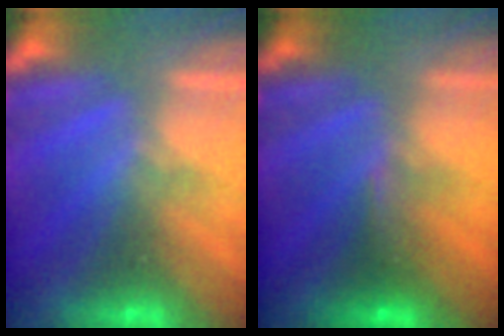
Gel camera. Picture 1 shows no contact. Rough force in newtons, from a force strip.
{"total": 3.6}